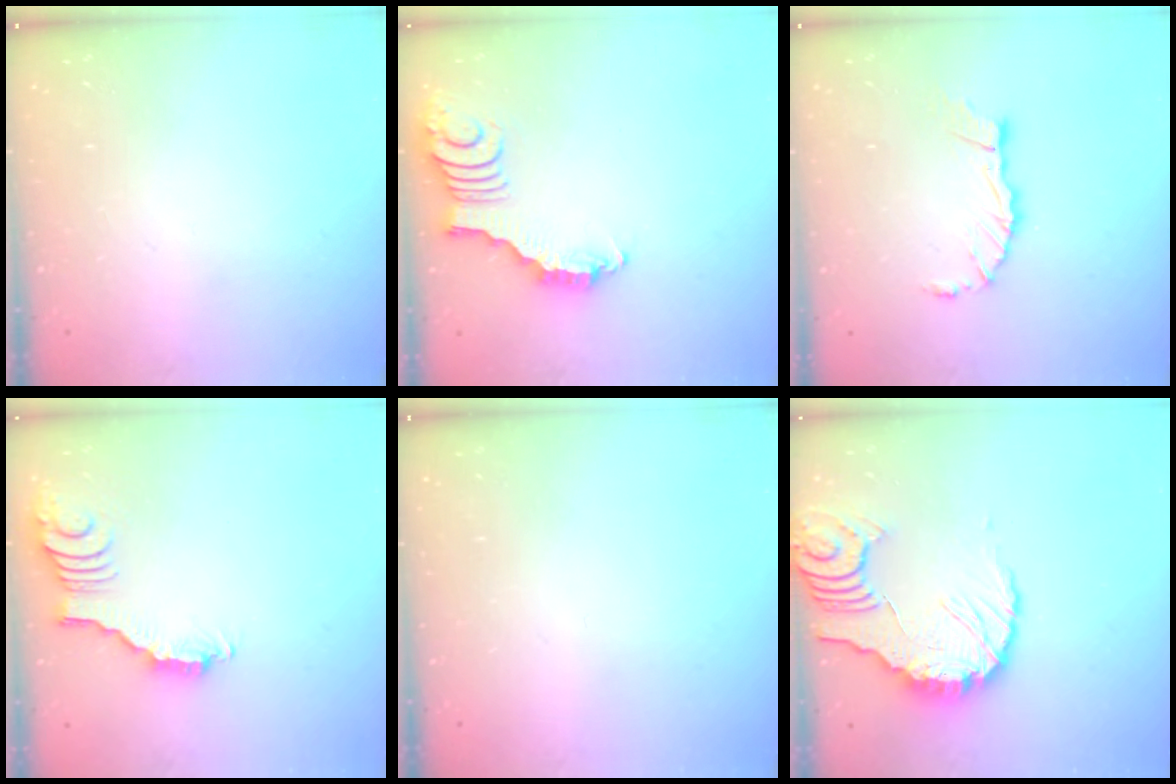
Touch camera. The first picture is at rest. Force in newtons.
{"total": 3.2, "press": 3.2, "slide": 0.3}
{"total": 8.5, "press": 8.5, "slide": 1.1}
{"total": 2.8, "press": 2.8, "slide": 0.3}
{"total": 0.0}
{"total": 10.5, "press": 10.4, "slide": 1.1}